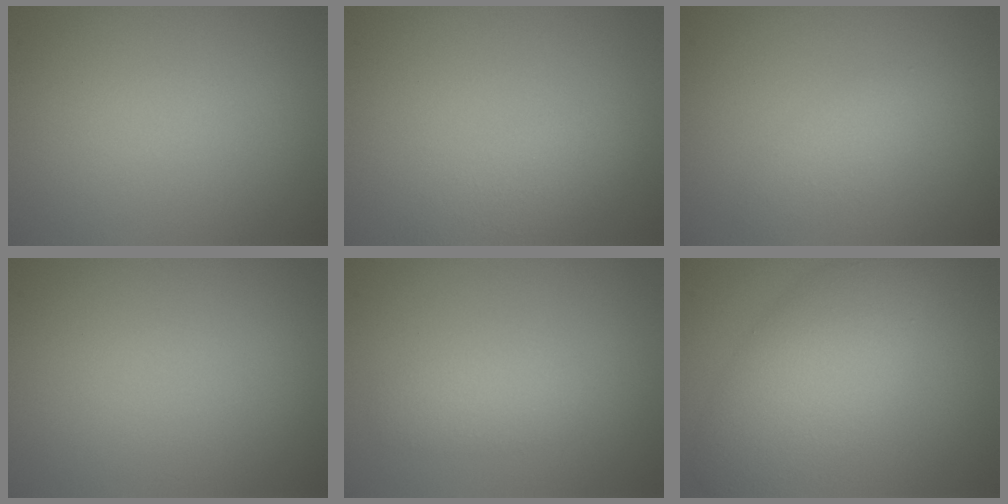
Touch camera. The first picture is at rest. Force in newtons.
{"total": 2.8, "press": 2.8, "slide": 0.1}
{"total": 2.0, "press": 2.0, "slide": 0.1}
{"total": 0.0}
{"total": 1.9, "press": 1.9, "slide": 0.1}
{"total": 6.9, "press": 6.9, "slide": 0.3}